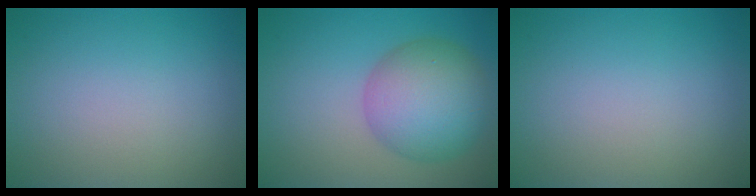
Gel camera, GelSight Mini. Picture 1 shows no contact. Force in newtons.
{"total": 7.7, "press": 7.7, "slide": 0.3}
{"total": 0.0}